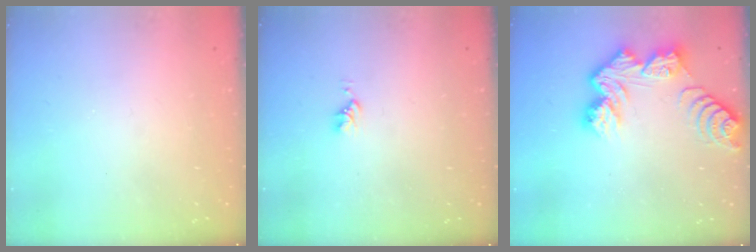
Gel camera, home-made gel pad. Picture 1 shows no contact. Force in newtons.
{"total": 3.0, "press": 3.0, "slide": 0.4}
{"total": 10.8, "press": 10.7, "slide": 1.1}